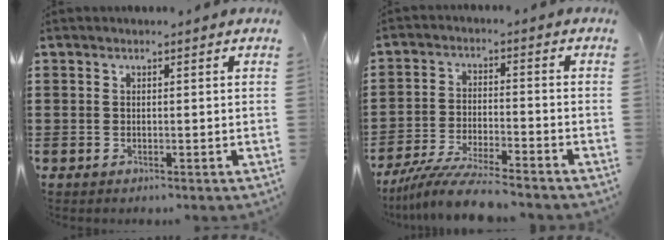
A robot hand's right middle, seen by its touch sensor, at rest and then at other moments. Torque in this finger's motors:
{"motor_torque": [1.25, -0.89, 0.21, 0.06]}